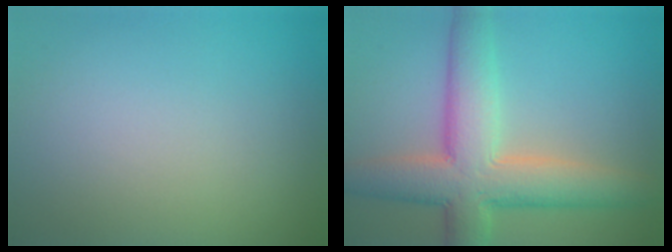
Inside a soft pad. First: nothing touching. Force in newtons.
{"total": 8.3, "press": 8.3, "slide": 0.8}